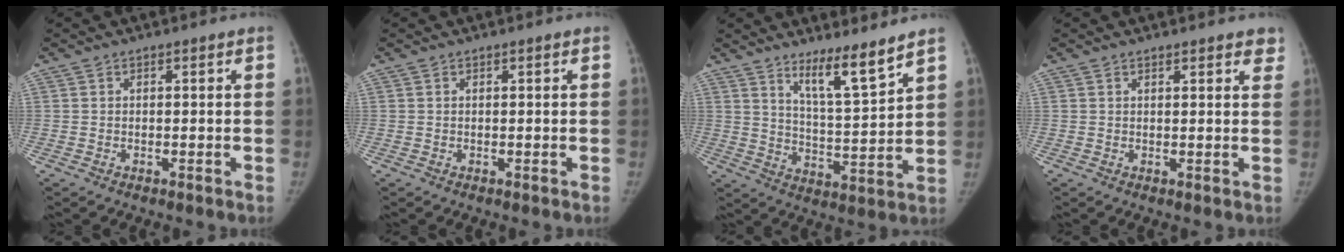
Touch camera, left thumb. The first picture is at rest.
{"total": 0.0}
{"total": 9.4, "force": [7.2, 0.8, 6.0], "torque": [-0.096, -0.069, 0.129]}
{"total": 4.0, "force": [3.2, 1.3, 2.1], "torque": [0.001, -0.008, 0.035]}